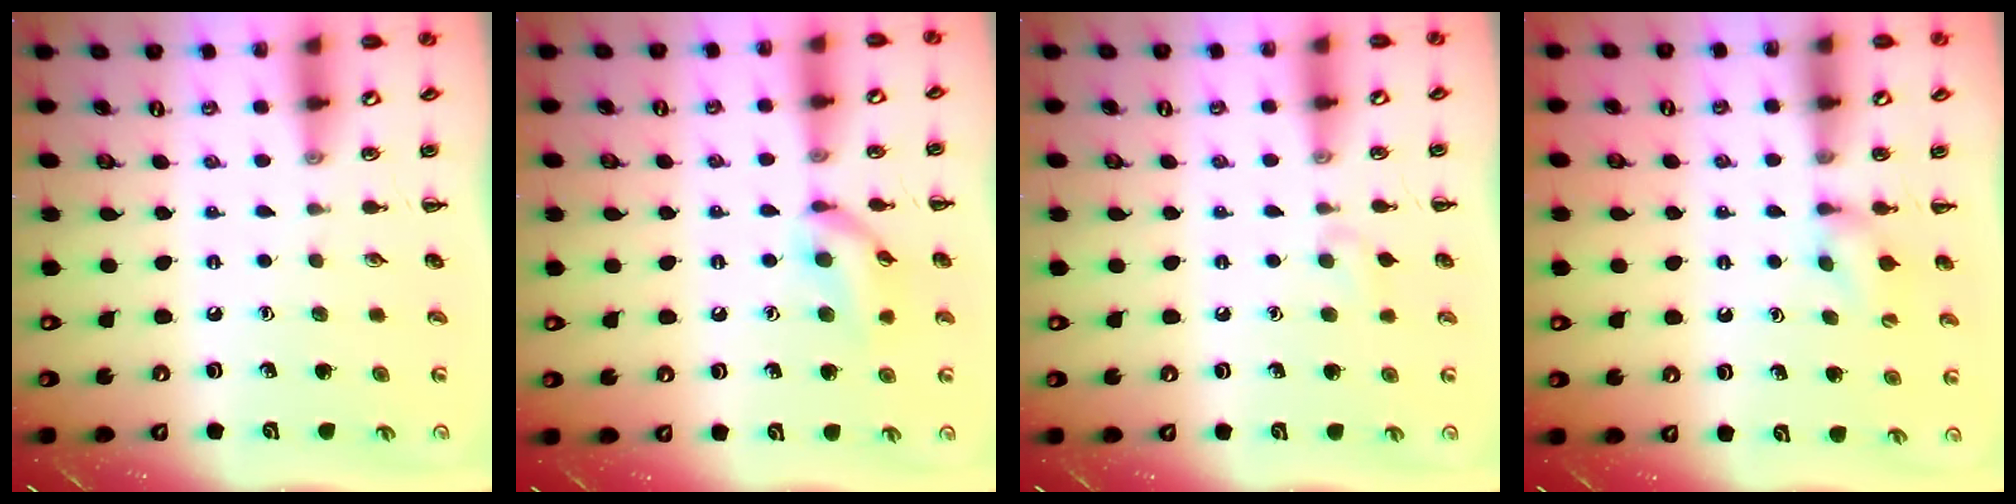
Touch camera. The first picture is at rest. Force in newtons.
{"total": 11.1, "press": 10.9, "slide": 1.6}
{"total": 4.9, "press": 4.6, "slide": 1.7}
{"total": 5.1, "press": 4.8, "slide": 1.7}